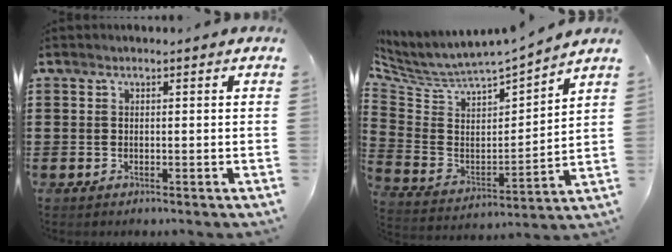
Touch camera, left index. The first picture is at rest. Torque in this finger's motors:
{"motor_torque": [1.09, 1.05, 0.06, 0.10]}